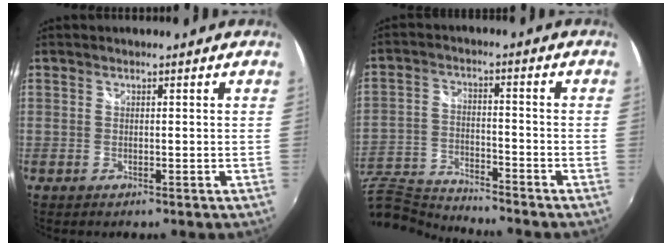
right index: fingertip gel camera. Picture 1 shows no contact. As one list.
[{"total": 13.1, "force": [-12.2, 3.2, 3.7], "torque": [-0.106, -0.011, -0.230]}]